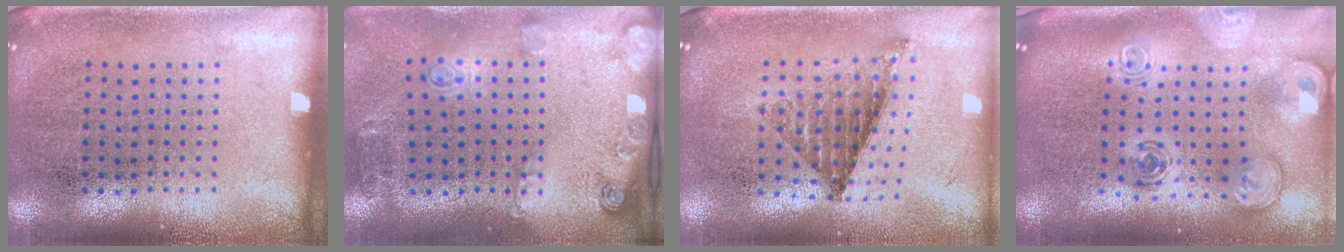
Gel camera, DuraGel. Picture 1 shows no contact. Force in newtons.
{"total": 2.0, "press": 1.2, "slide": 1.6}
{"total": 0.9, "press": 0.8, "slide": 0.3}
{"total": 3.0, "press": 2.1, "slide": 2.1}